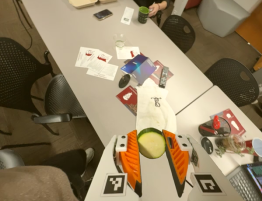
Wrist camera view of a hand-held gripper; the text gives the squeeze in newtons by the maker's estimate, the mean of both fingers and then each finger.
{"total": 11.0, "left": 10.9, "right": 11.1}